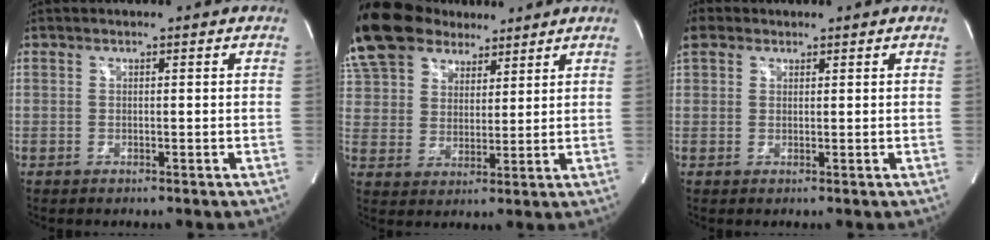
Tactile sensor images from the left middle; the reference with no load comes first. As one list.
[{"total": 17.5, "force": [13.5, 8.9, 6.7], "torque": [-0.180, 0.039, 0.253]}, {"total": 3.0, "force": [2.1, 1.9, 0.9], "torque": [-0.038, 0.018, 0.049]}]